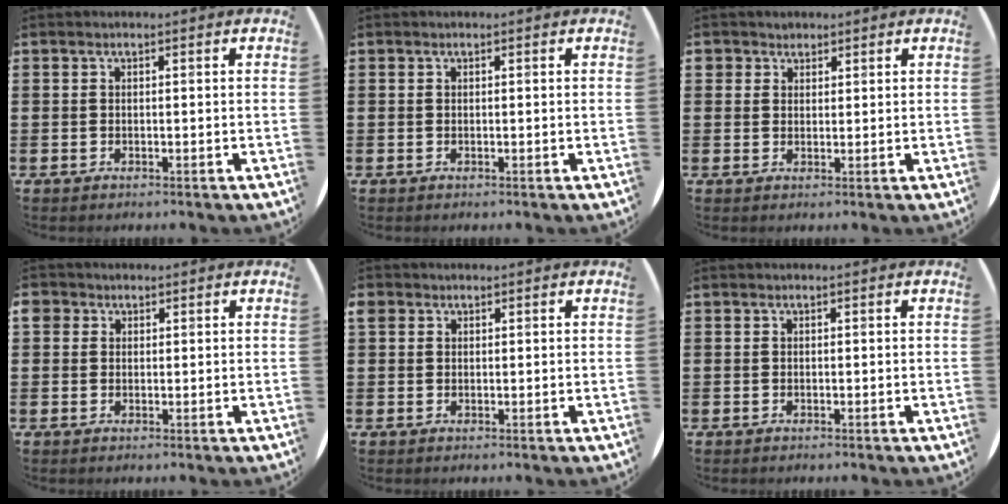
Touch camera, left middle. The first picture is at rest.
{"total": 0.0}
{"total": 1.9, "force": [1.5, 1.2, -0.2], "torque": [0.008, 0.002, 0.028]}
{"total": 1.6, "force": [1.1, 1.2, 0.1], "torque": [0.003, 0.002, 0.019]}
{"total": 1.2, "force": [0.9, 0.8, 0.1], "torque": [-0.004, 0.003, 0.019]}
{"total": 0.0}